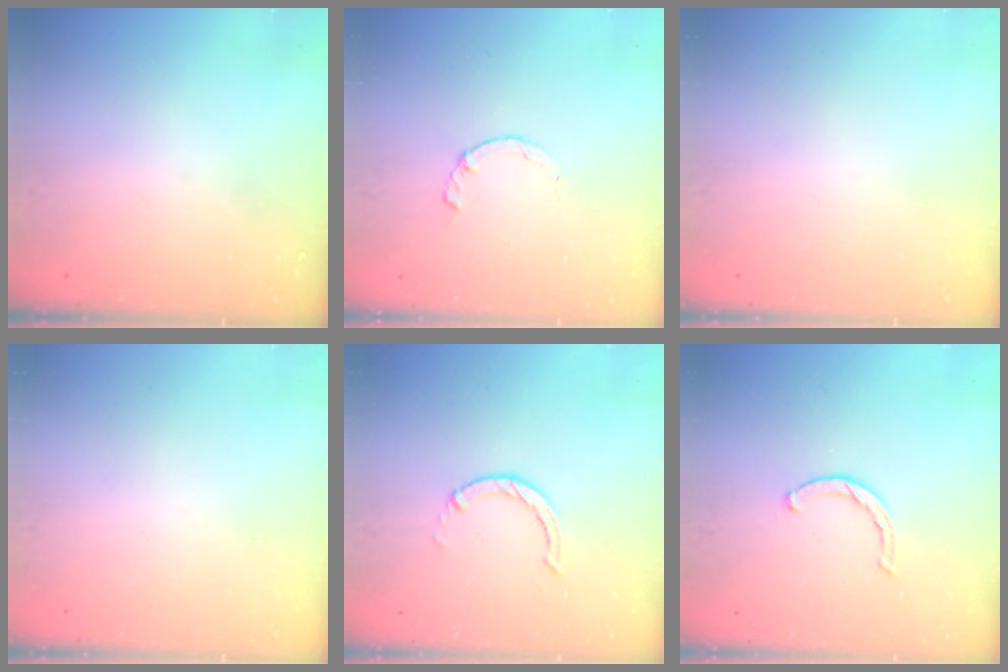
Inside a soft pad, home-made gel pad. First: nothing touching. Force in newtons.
{"total": 2.2, "press": 2.2, "slide": 0.2}
{"total": 0.0}
{"total": 0.0}
{"total": 0.6, "press": 0.6, "slide": 0.2}
{"total": 1.8, "press": 1.8, "slide": 0.3}